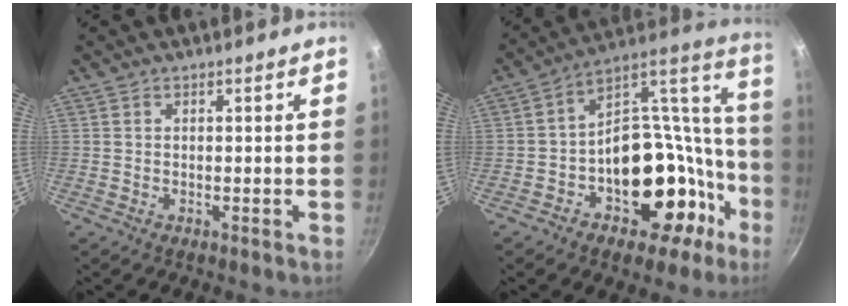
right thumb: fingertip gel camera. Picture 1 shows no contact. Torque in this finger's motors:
{"motor_torque": [1.57, 1.33, 1.81, -0.96, 0.18]}